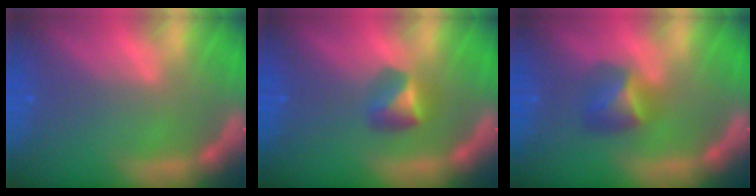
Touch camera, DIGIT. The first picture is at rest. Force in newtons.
{"total": 2.4}
{"total": 2.9}